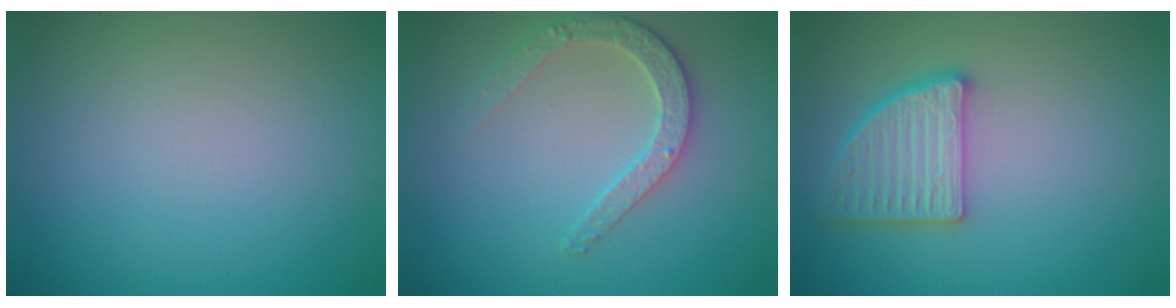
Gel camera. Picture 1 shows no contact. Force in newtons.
{"total": 2.7, "press": 2.6, "slide": 0.7}
{"total": 4.2, "press": 3.9, "slide": 1.6}